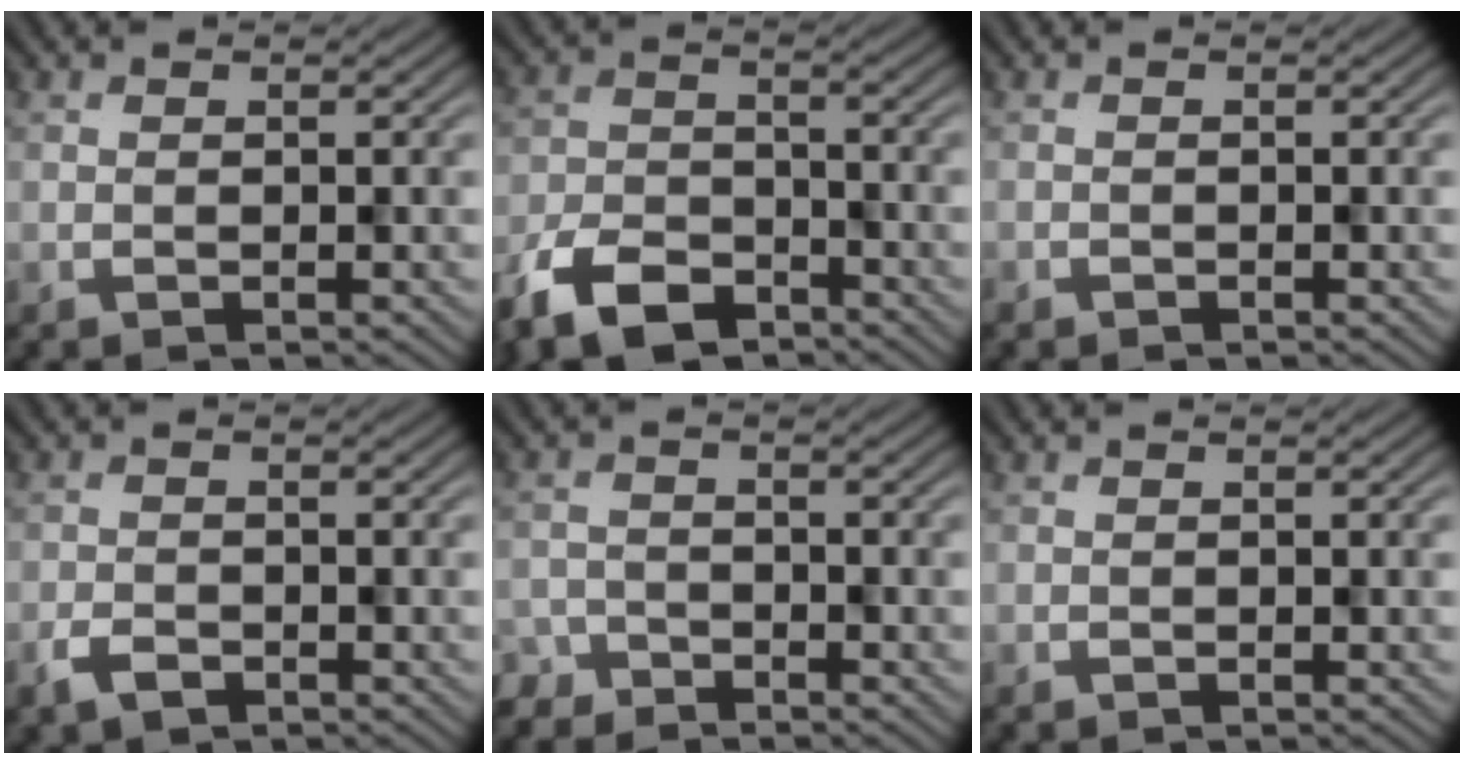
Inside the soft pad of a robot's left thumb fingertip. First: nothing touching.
{"total": 8.5, "force": [-6.3, 4.1, 3.9], "torque": [-0.075, -0.015, -0.127]}
{"total": 0.6, "force": [-0.4, 0.2, -0.4], "torque": [0.010, -0.001, -0.006]}
{"total": 2.2, "force": [-1.6, 1.3, 0.8], "torque": [-0.016, -0.004, -0.031]}
{"total": 2.6, "force": [-2.4, 1.0, -0.4], "torque": [0.012, -0.002, -0.052]}
{"total": 0.0}